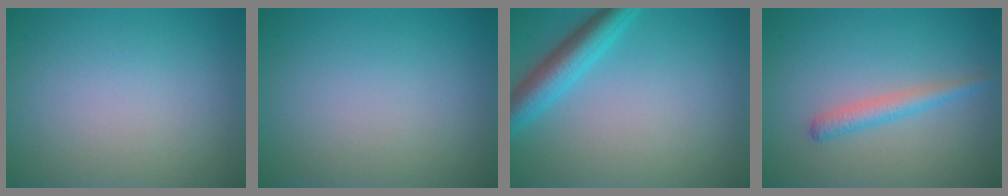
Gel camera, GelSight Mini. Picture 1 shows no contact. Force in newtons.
{"total": 0.0}
{"total": 4.2, "press": 4.2, "slide": 0.1}
{"total": 2.0, "press": 2.0, "slide": 0.0}